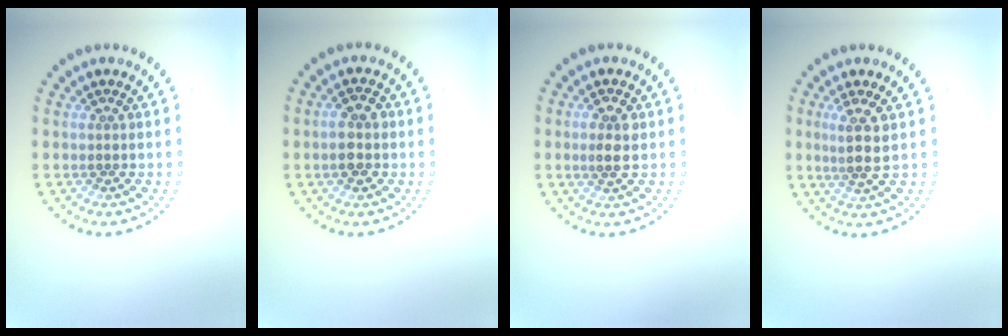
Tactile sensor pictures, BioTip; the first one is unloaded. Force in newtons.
{"total": 2.3, "press": 2.3, "slide": 0.0}
{"total": 2.1, "press": 2.1, "slide": 0.5}
{"total": 2.7, "press": 2.3, "slide": 1.4}